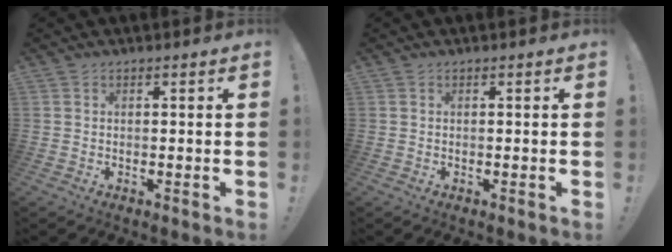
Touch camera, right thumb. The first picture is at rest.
{"total": 0.0}